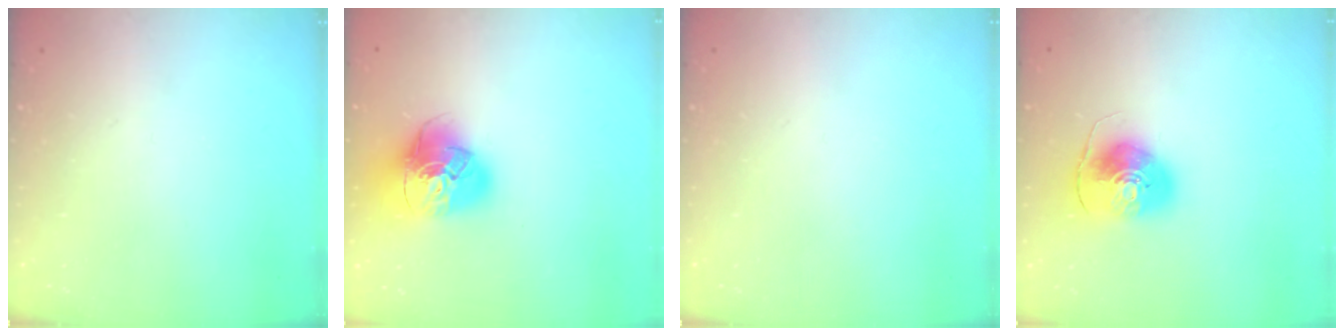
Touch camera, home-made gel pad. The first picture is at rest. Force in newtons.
{"total": 17.7, "press": 17.5, "slide": 2.2}
{"total": 0.0}
{"total": 10.2, "press": 10.1, "slide": 1.1}